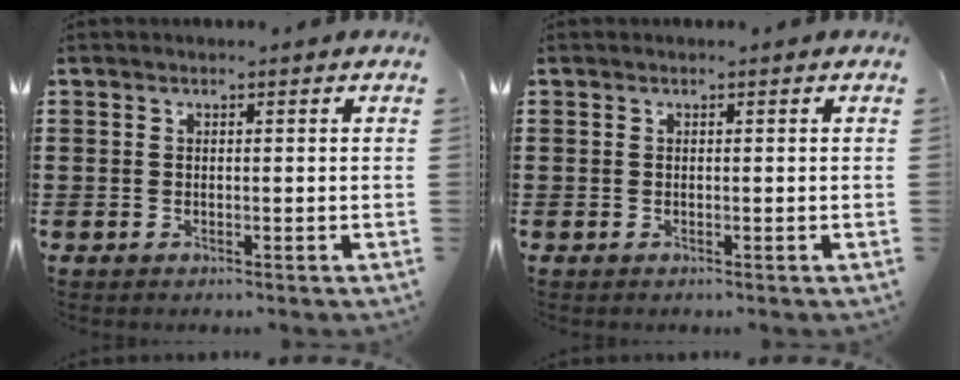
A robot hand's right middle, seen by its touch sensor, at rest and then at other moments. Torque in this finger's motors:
{"motor_torque": [0.08, -0.02, -0.01, 0.00]}